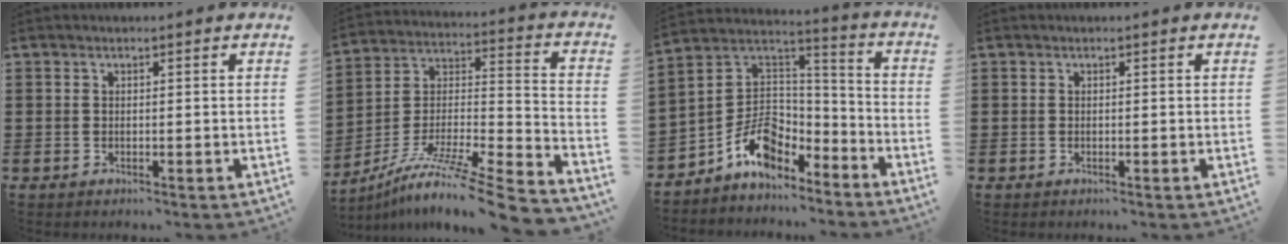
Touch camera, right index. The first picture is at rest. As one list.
[{"total": 10.7, "force": [-8.4, 0.5, 6.6], "torque": [-0.109, 0.003, -0.160]}, {"total": 9.2, "force": [-5.4, 5.9, 4.6], "torque": [-0.114, 0.004, -0.104]}, {"total": 0.0}]